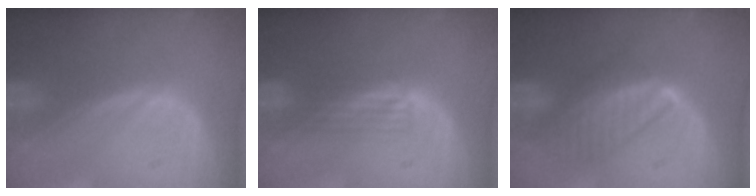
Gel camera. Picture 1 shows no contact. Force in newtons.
{"total": 2.5, "press": 2.2, "slide": 1.3}
{"total": 6.5, "press": 6.5, "slide": 1.0}